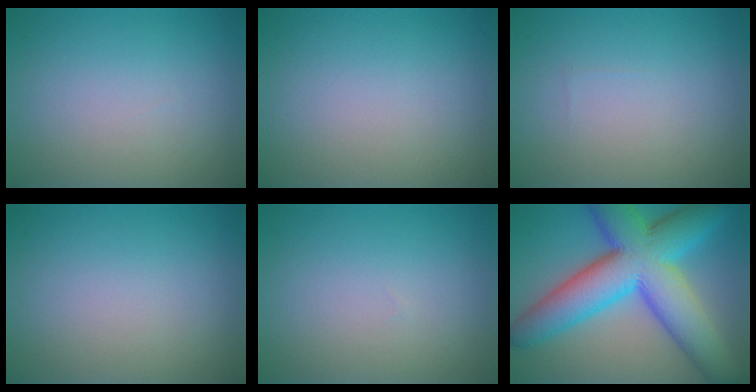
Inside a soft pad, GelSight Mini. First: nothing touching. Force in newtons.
{"total": 0.0}
{"total": 0.0}
{"total": 0.0}
{"total": 0.0}
{"total": 13.5, "press": 13.5, "slide": 0.0}